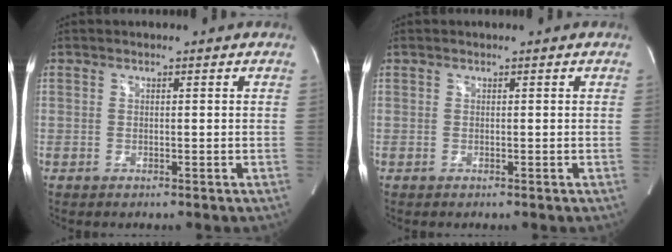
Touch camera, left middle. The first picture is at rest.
{"total": 0.0}